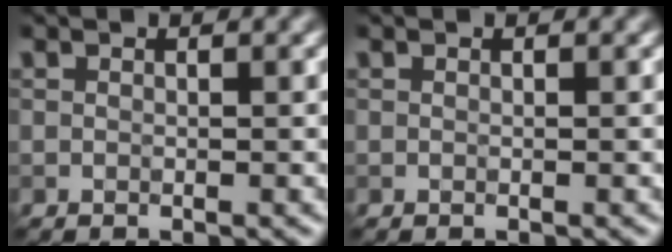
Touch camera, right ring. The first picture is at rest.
{"total": 0.0}